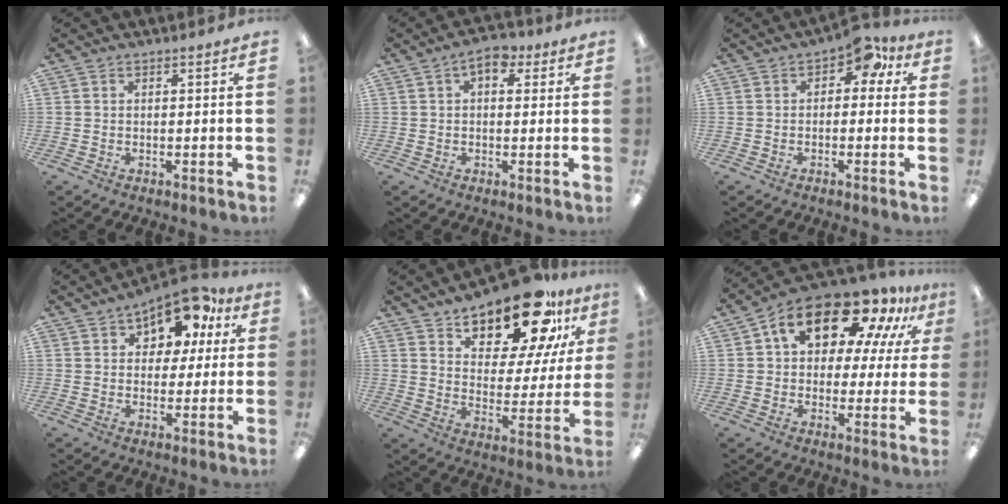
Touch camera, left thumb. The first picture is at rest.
{"total": 5.2, "force": [2.1, 3.0, 3.8], "torque": [-0.045, 0.000, 0.031]}
{"total": 6.2, "force": [2.6, 3.9, 4.1], "torque": [-0.055, -0.009, 0.041]}
{"total": 12.0, "force": [7.8, 7.0, 5.8], "torque": [-0.080, -0.043, 0.138]}
{"total": 19.0, "force": [14.9, 7.2, 9.5], "torque": [-0.148, -0.104, 0.251]}
{"total": 19.0, "force": [11.4, 9.9, 11.5], "torque": [-0.189, -0.058, 0.193]}